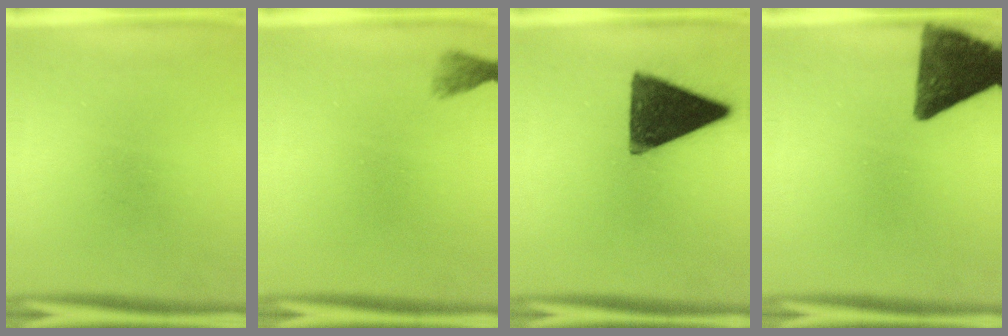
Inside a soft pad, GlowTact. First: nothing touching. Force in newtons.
{"total": 1.5}
{"total": 14.9}
{"total": 13.0}